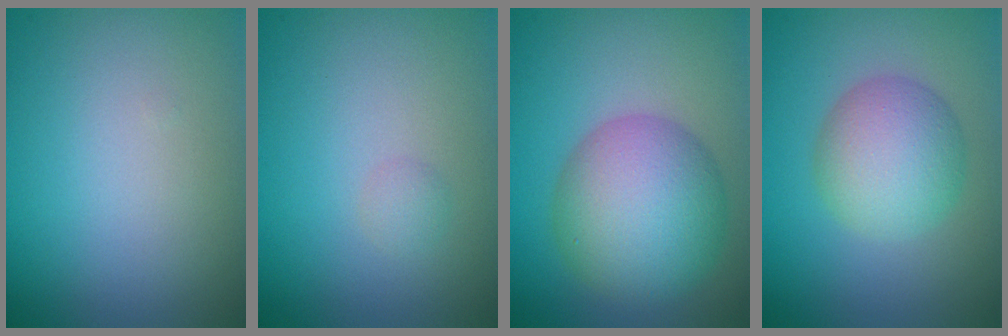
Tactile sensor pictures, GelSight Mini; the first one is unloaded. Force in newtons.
{"total": 0.8, "press": 0.8, "slide": 0.0}
{"total": 8.1, "press": 8.1, "slide": 0.4}
{"total": 4.9, "press": 4.9, "slide": 0.1}